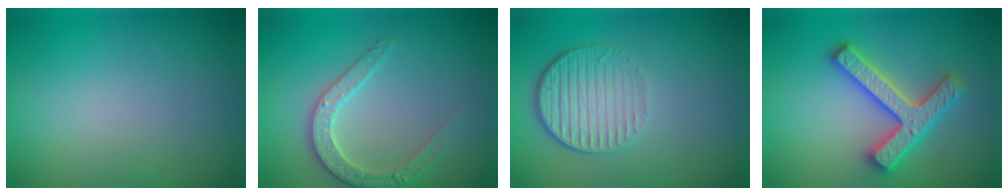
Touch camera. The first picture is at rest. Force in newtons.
{"total": 2.8, "press": 2.7, "slide": 0.5}
{"total": 4.2, "press": 3.0, "slide": 3.0}
{"total": 4.7, "press": 4.7, "slide": 0.8}